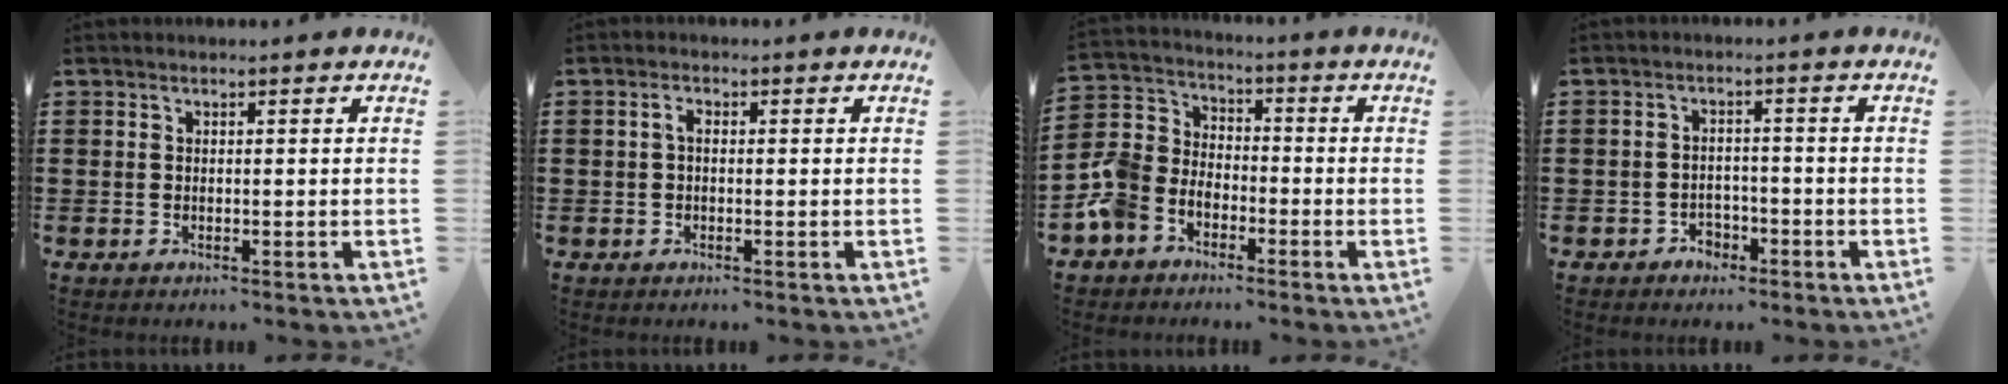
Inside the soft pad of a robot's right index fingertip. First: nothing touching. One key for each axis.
{"total": 1.5, "fx": -0.2, "fy": 0.7, "fz": 1.3, "tx": -0.033, "ty": 0.000, "tz": -0.007}
{"total": 6.3, "fx": -3.8, "fy": 4.9, "fz": 1.5, "tx": -0.075, "ty": 0.007, "tz": -0.086}
{"total": 2.3, "fx": -1.8, "fy": 1.4, "fz": 0.4, "tx": -0.014, "ty": 0.001, "tz": -0.039}